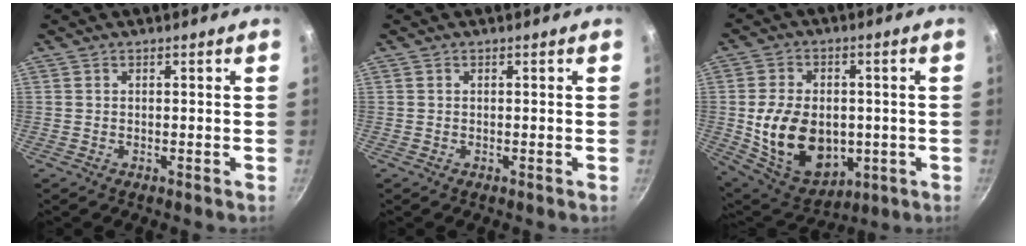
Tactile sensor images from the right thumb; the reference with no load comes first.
{"total": 0.0}
{"total": 17.9, "force": [-1.7, 12.7, 12.4], "torque": [-0.193, -0.003, -0.004]}